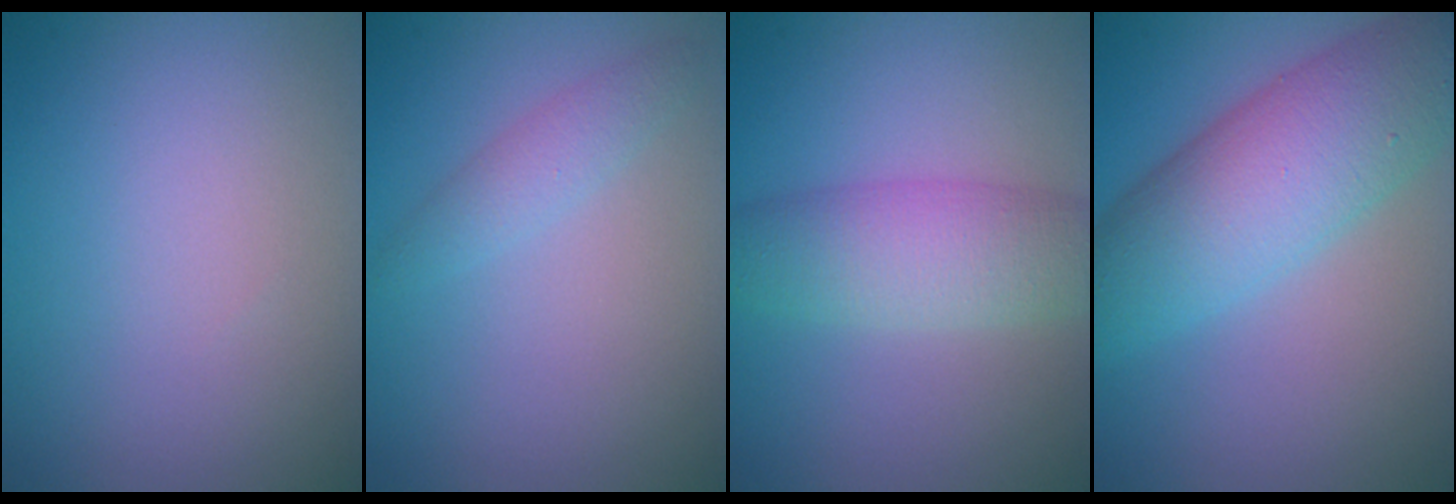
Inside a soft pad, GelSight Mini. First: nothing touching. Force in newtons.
{"total": 1.7, "press": 1.7, "slide": 0.0}
{"total": 3.9, "press": 3.9, "slide": 0.2}
{"total": 8.5, "press": 8.5, "slide": 0.2}